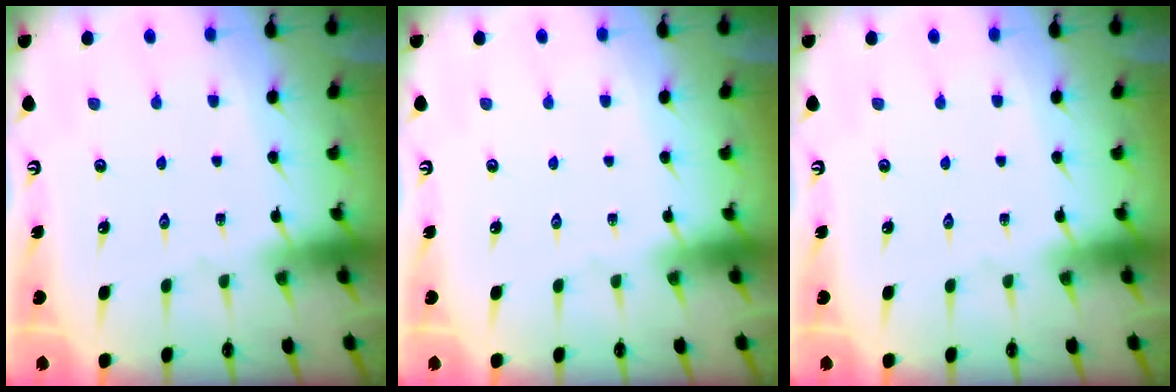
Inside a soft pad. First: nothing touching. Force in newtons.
{"total": 0.0}
{"total": 0.0}